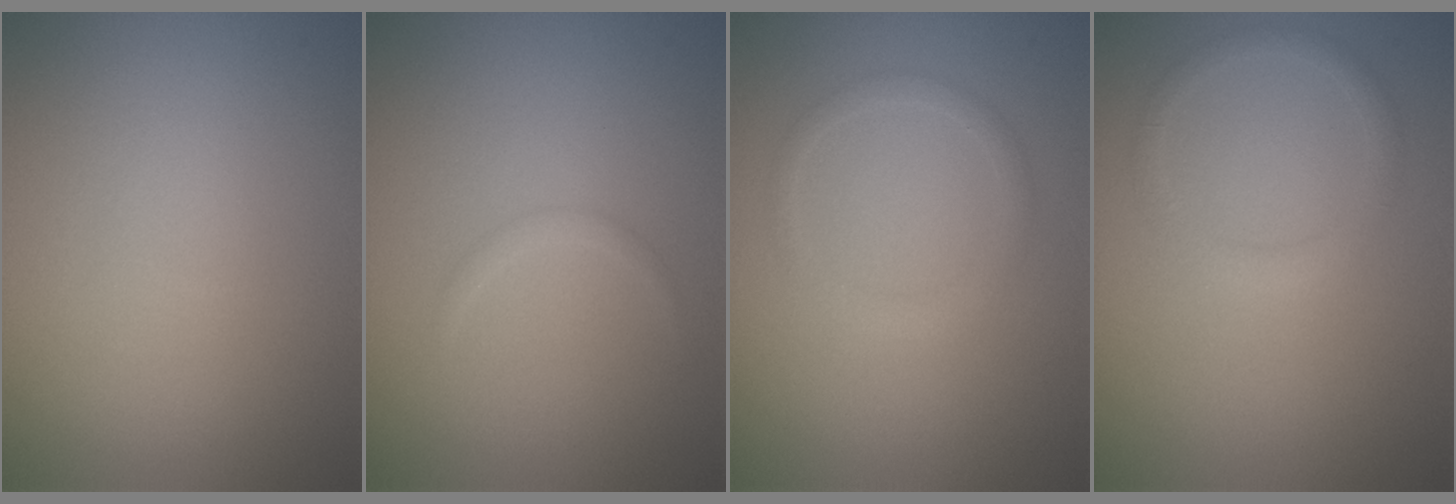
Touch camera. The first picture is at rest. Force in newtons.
{"total": 0.6, "press": 0.6, "slide": 0.0}
{"total": 1.3, "press": 1.3, "slide": 0.1}
{"total": 1.4, "press": 1.3, "slide": 0.2}